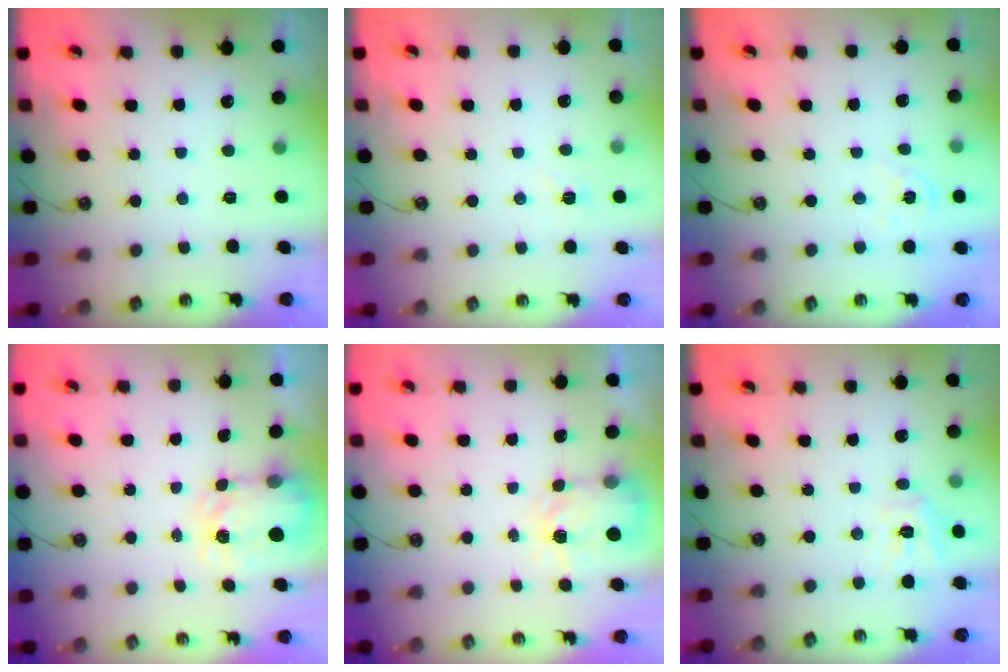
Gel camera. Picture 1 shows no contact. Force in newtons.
{"total": 2.9, "press": 2.8, "slide": 0.5}
{"total": 2.1, "press": 2.1, "slide": 0.2}
{"total": 3.8, "press": 3.8, "slide": 0.5}
{"total": 3.9, "press": 3.8, "slide": 0.7}
{"total": 9.5, "press": 9.5, "slide": 0.9}